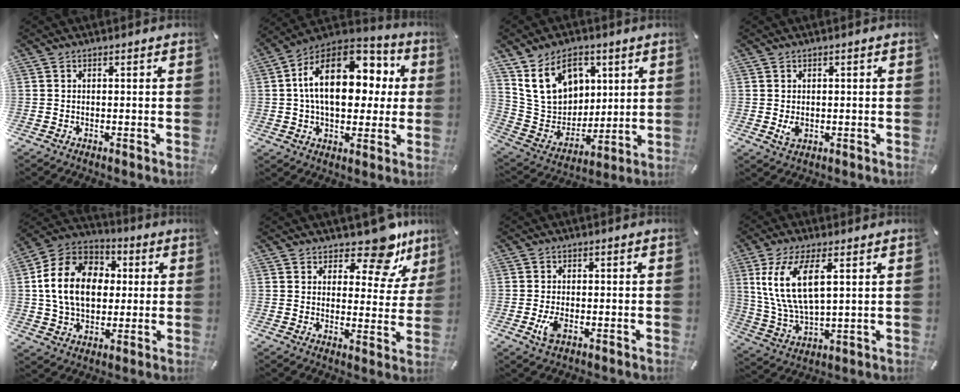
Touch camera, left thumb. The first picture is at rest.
{"total": 20.7, "force": [4.5, 13.2, 15.3], "torque": [-0.271, -0.006, 0.075]}
{"total": 15.5, "force": [7.4, 11.6, 7.1], "torque": [-0.142, -0.022, 0.149]}
{"total": 2.6, "force": [-0.3, 2.1, 1.6], "torque": [-0.027, -0.003, -0.006]}
{"total": 16.3, "force": [1.1, 13.0, 9.8], "torque": [-0.217, 0.014, 0.017]}
{"total": 12.2, "force": [9.4, 4.8, 6.1], "torque": [-0.072, -0.076, 0.162]}
{"total": 3.9, "force": [-1.3, 2.2, 3.0], "torque": [-0.069, -0.002, -0.024]}
{"total": 12.8, "force": [4.6, 5.4, 10.6], "torque": [-0.244, -0.003, 0.082]}